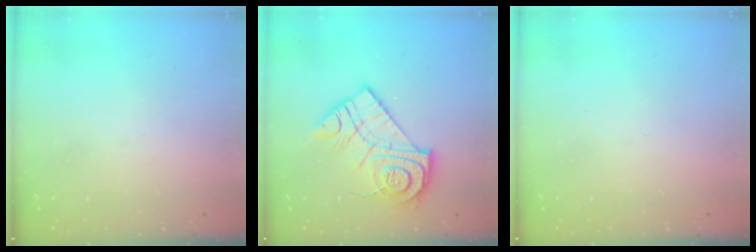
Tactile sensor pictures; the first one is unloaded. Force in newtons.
{"total": 16.0, "press": 16.0, "slide": 1.2}
{"total": 0.0}